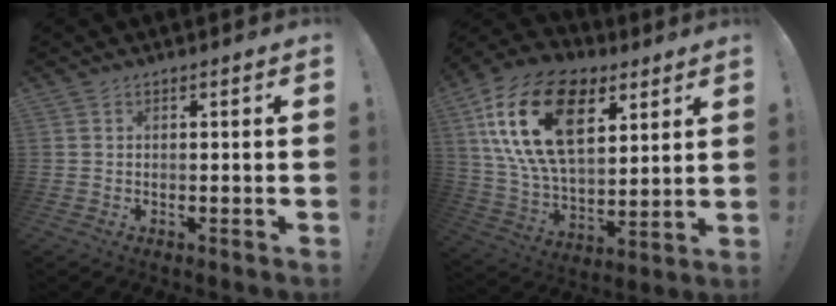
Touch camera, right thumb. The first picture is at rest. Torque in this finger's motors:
{"motor_torque": [2.10, 2.91, 1.48, -0.45, 0.71]}